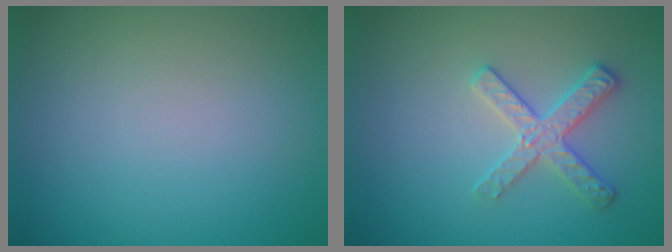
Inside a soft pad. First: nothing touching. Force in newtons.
{"total": 2.7, "press": 2.6, "slide": 0.5}